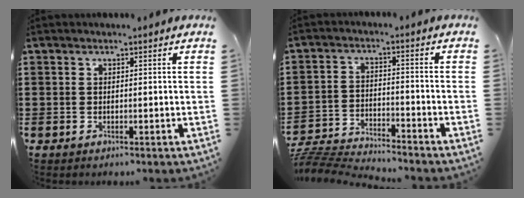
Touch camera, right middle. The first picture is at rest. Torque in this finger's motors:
{"motor_torque": [0.86, 0.00, 0.00, 0.00]}